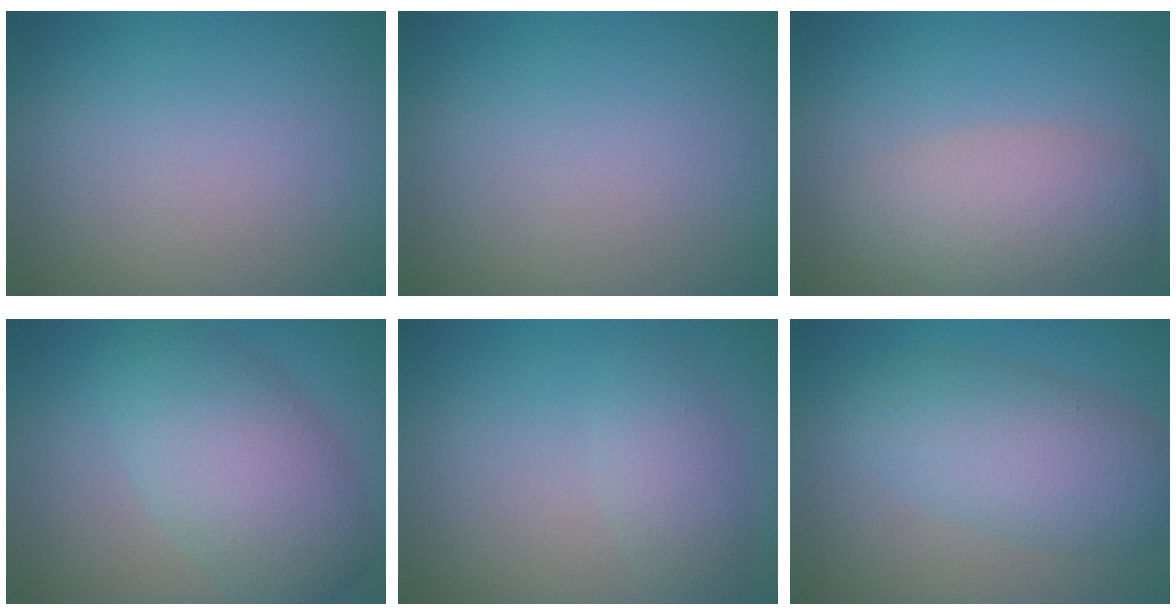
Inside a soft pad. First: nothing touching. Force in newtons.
{"total": 0.0}
{"total": 4.6, "press": 4.6, "slide": 0.1}
{"total": 7.1, "press": 7.1, "slide": 0.2}
{"total": 2.4, "press": 2.4, "slide": 0.1}
{"total": 5.4, "press": 5.4, "slide": 0.1}